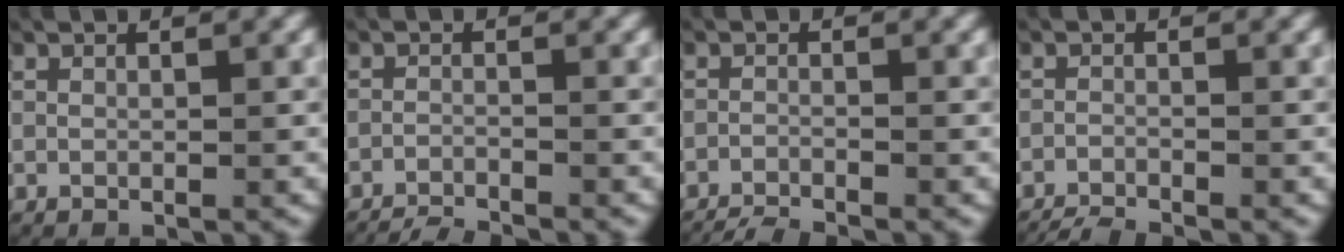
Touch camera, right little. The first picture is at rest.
{"total": 5.2, "force": [-5.1, 0.9, 0.5], "torque": [-0.013, -0.019, -0.076]}
{"total": 4.6, "force": [-4.4, 0.9, 0.5], "torque": [-0.016, -0.017, -0.067]}
{"total": 3.7, "force": [-3.6, 0.7, 0.5], "torque": [-0.015, -0.015, -0.054]}